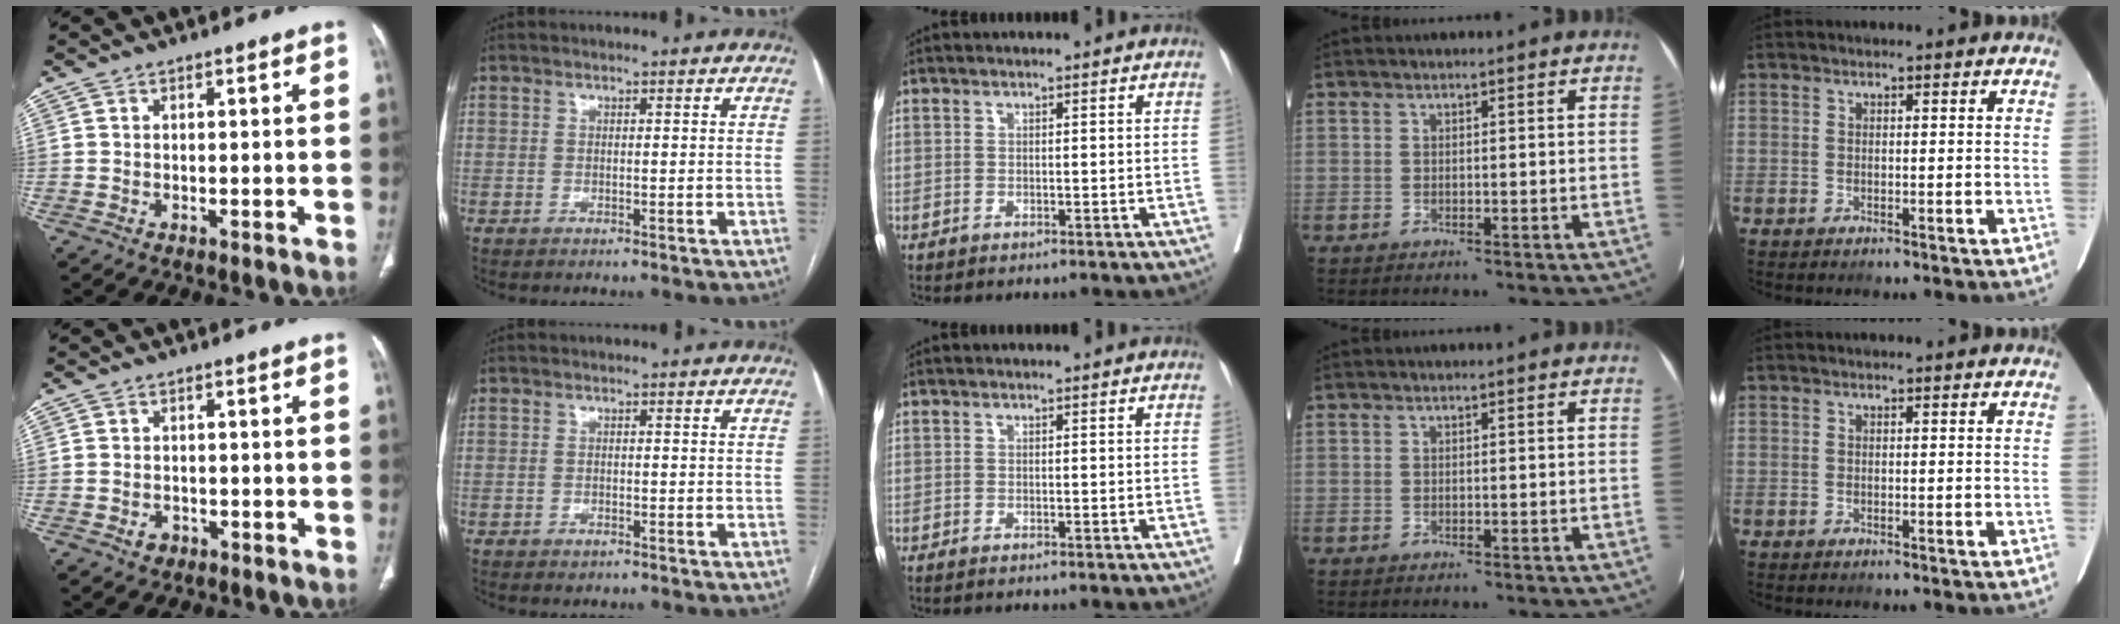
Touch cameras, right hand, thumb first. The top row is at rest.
{"thumb": {"total": 2.0, "force": [-0.9, 1.6, 0.8], "torque": [-0.011, 0.009, -0.009]}, "index": {"total": 0.9, "force": [-0.6, 0.5, 0.4], "torque": [-0.009, 0.000, -0.006]}, "middle": {"total": 0.7, "force": [-0.6, -0.1, 0.4], "torque": [-0.005, 0.001, -0.009]}}